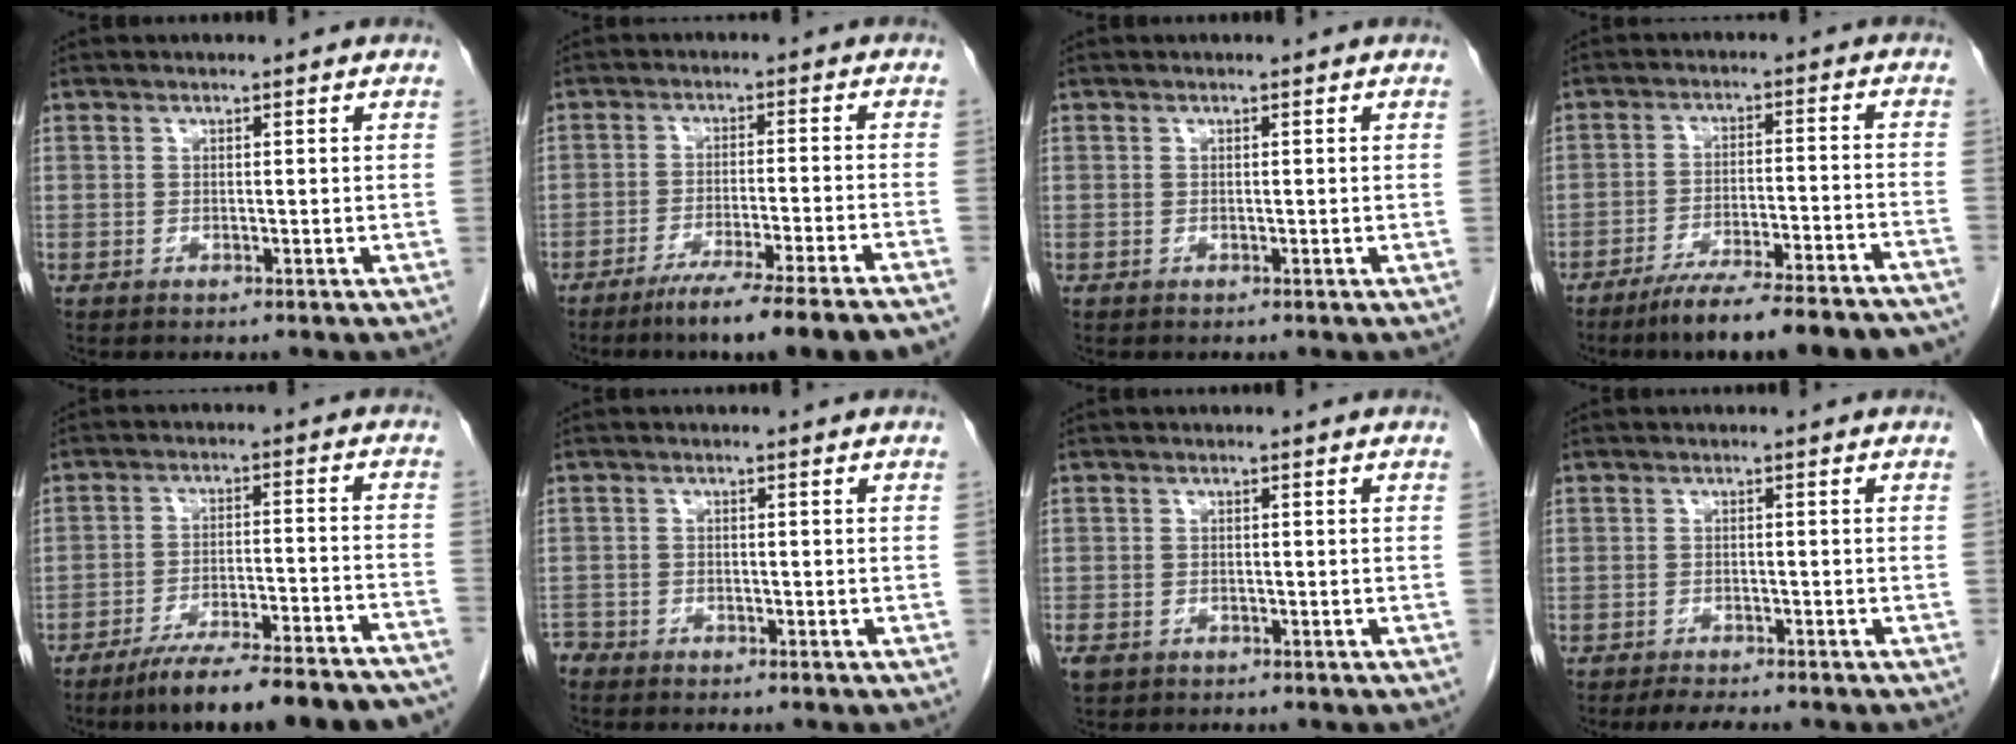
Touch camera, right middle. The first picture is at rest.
{"total": 13.0, "force": [-10.1, -1.6, 7.9], "torque": [-0.101, -0.040, -0.152]}
{"total": 0.0}
{"total": 17.7, "force": [-15.2, 0.8, 9.0], "torque": [-0.102, -0.006, -0.216]}
{"total": 19.3, "force": [-16.8, 1.4, 9.5], "torque": [-0.105, 0.002, -0.237]}
{"total": 2.3, "force": [-2.1, 0.9, 0.0], "torque": [-0.001, -0.001, -0.040]}
{"total": 2.3, "force": [-1.5, 1.5, 0.9], "torque": [-0.021, -0.002, -0.021]}
{"total": 2.8, "force": [-2.5, 0.2, 1.3], "torque": [-0.028, -0.010, -0.039]}